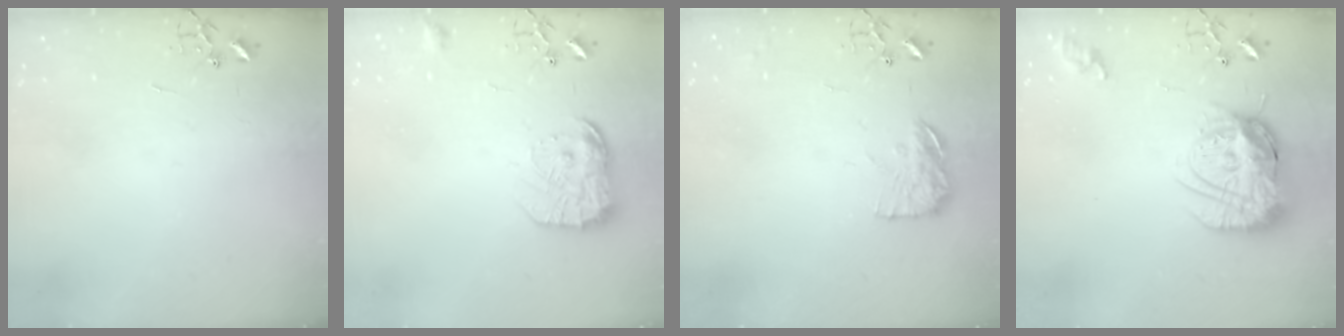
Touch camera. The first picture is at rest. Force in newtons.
{"total": 14.3, "press": 14.3, "slide": 0.9}
{"total": 12.1, "press": 12.1, "slide": 0.5}
{"total": 17.6, "press": 17.5, "slide": 1.6}